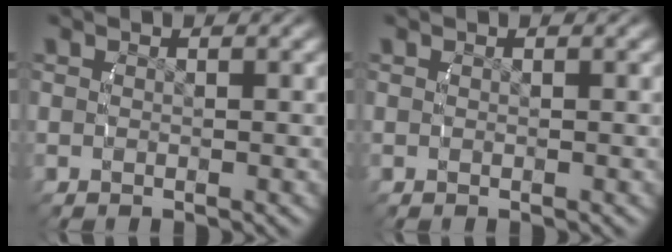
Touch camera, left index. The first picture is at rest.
{"total": 0.0}